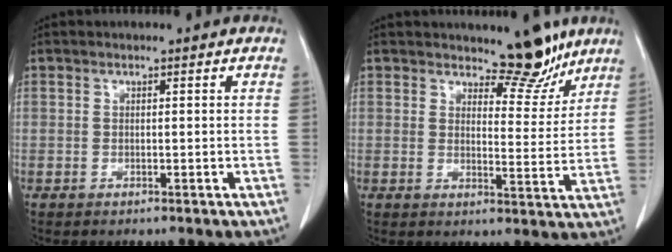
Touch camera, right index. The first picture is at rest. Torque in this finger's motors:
{"motor_torque": [-0.22, 0.55, 0.04, 0.00]}